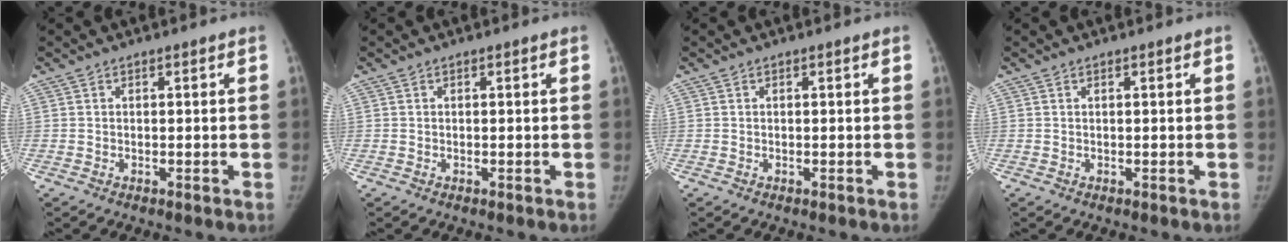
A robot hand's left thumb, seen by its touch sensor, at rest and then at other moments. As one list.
[{"total": 0.0}, {"total": 0.0}, {"total": 0.0}]